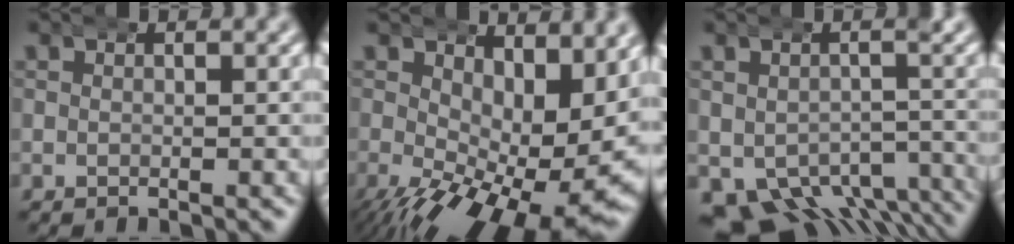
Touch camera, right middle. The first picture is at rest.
{"total": 10.4, "force": [-2.8, 5.0, 8.7], "torque": [-0.127, -0.062, -0.011]}
{"total": 10.0, "force": [-6.6, 6.0, 4.4], "torque": [-0.072, -0.048, -0.096]}